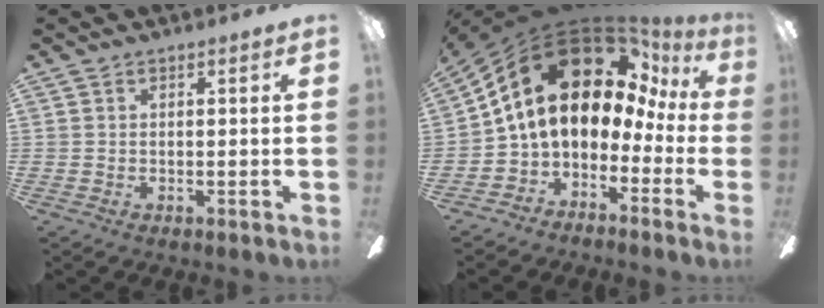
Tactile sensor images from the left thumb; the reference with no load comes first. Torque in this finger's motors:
{"motor_torque": [0.21, 2.62, 2.77, 0.00, 0.32]}